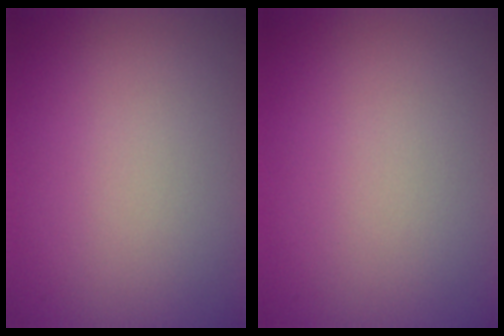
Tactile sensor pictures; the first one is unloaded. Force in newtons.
{"total": 0.0}